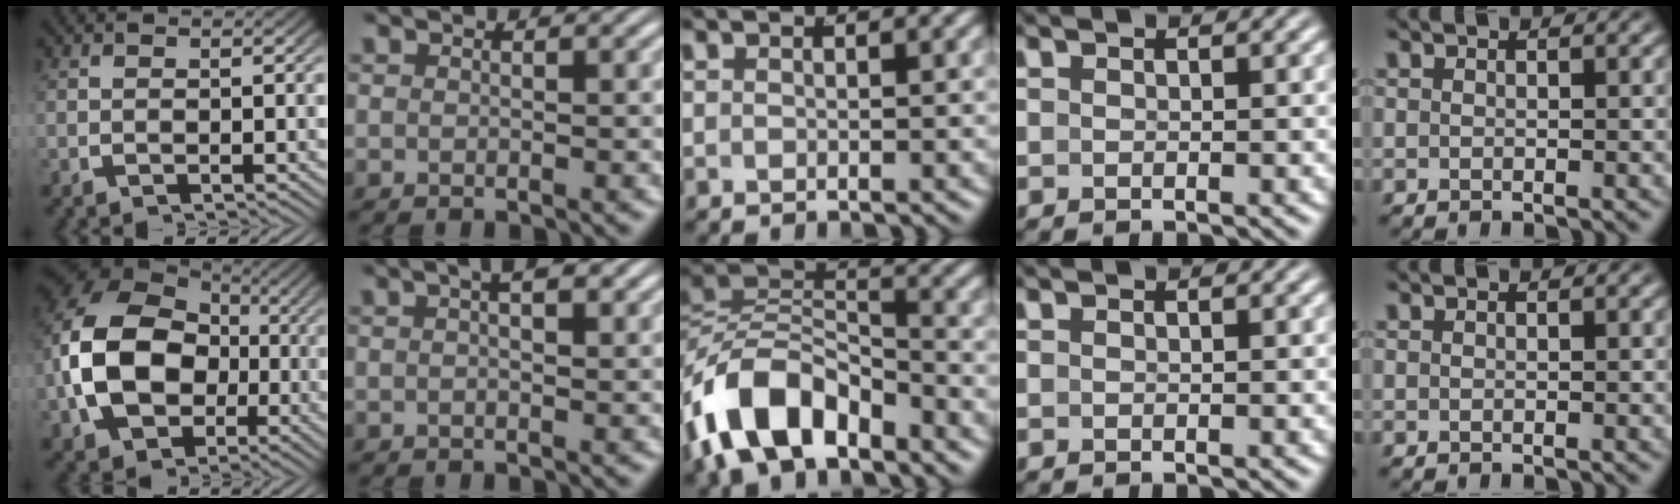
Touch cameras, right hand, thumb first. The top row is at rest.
{"thumb": {"total": 14.2, "force": [-0.2, 10.5, 9.5], "torque": [-0.224, -0.046, 0.019]}, "index": {"total": 3.1, "force": [1.2, 0.9, 2.7], "torque": [-0.030, 0.014, 0.011]}, "middle": {"total": 7.9, "force": [-3.4, 5.2, 4.9], "torque": [-0.101, -0.008, -0.058]}}